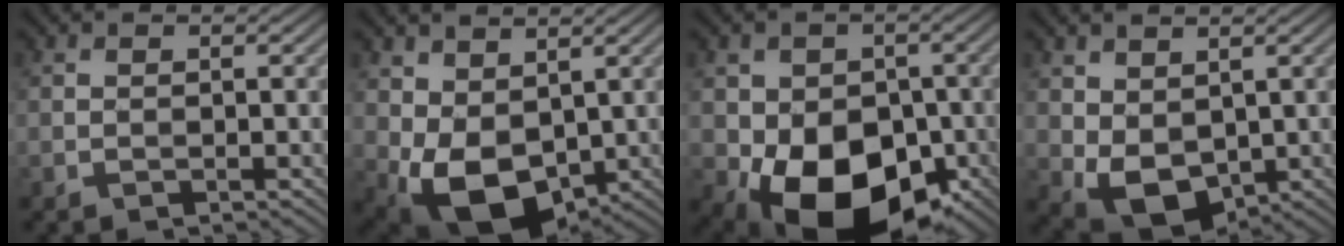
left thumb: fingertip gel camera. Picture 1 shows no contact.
{"total": 9.9, "force": [-0.1, 6.8, 7.3], "torque": [-0.170, -0.027, 0.005]}
{"total": 14.2, "force": [-4.7, 10.2, 8.7], "torque": [-0.125, -0.028, -0.090]}
{"total": 6.8, "force": [0.4, 4.7, 4.9], "torque": [-0.126, -0.019, 0.011]}